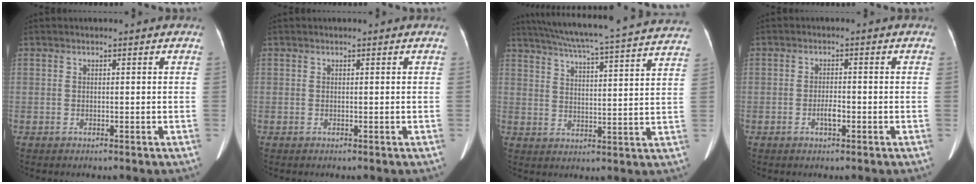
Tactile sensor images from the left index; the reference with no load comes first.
{"total": 0.0}
{"total": 27.1, "force": [24.5, 1.0, 11.5], "torque": [-0.197, -0.020, 0.312]}
{"total": 2.1, "force": [-1.0, 0.6, 1.8], "torque": [-0.033, 0.001, -0.018]}